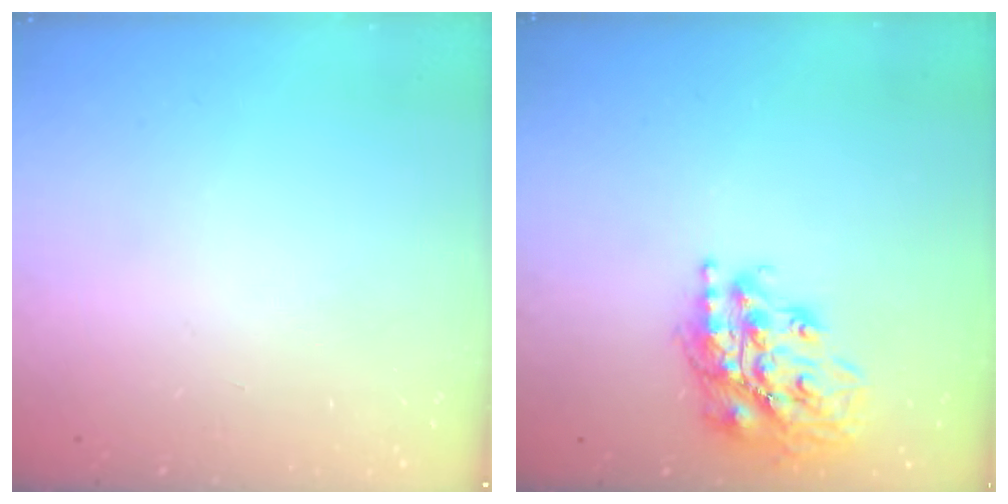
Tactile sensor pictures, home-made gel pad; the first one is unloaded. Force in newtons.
{"total": 19.9, "press": 19.8, "slide": 2.4}